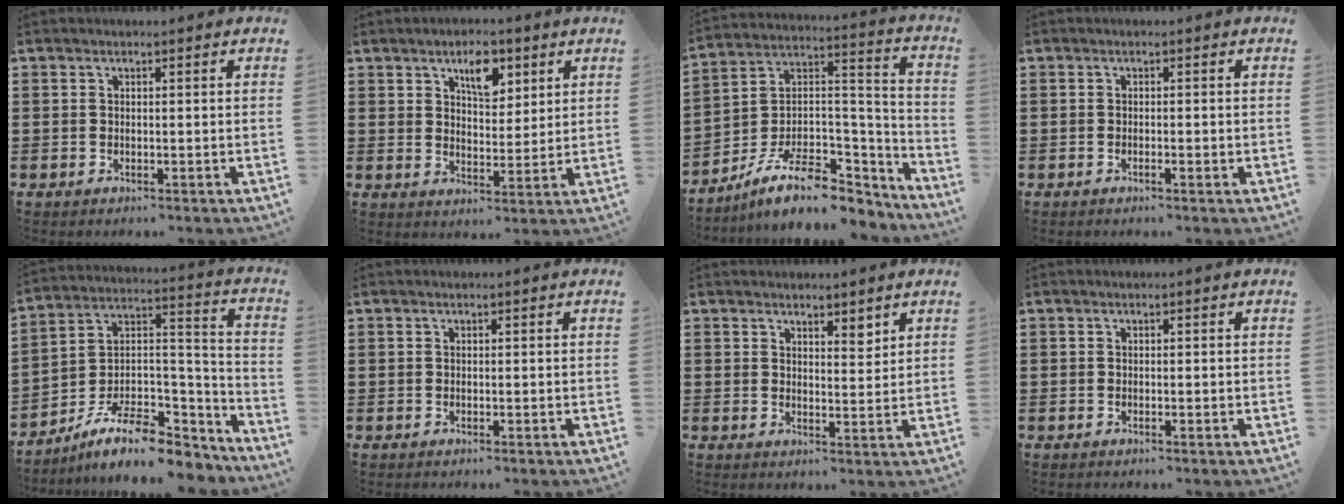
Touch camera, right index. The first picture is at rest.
{"total": 6.1, "force": [3.5, 3.0, 4.0], "torque": [-0.057, -0.002, 0.055]}
{"total": 11.1, "force": [-7.5, 5.0, 6.5], "torque": [-0.119, 0.024, -0.137]}
{"total": 0.7, "force": [-0.4, 0.1, 0.6], "torque": [-0.011, -0.003, -0.007]}
{"total": 11.0, "force": [-8.2, 4.1, 6.1], "torque": [-0.110, 0.024, -0.152]}
{"total": 0.0}
{"total": 2.6, "force": [2.3, 1.0, 0.7], "torque": [-0.012, 0.002, 0.042]}
{"total": 0.0}